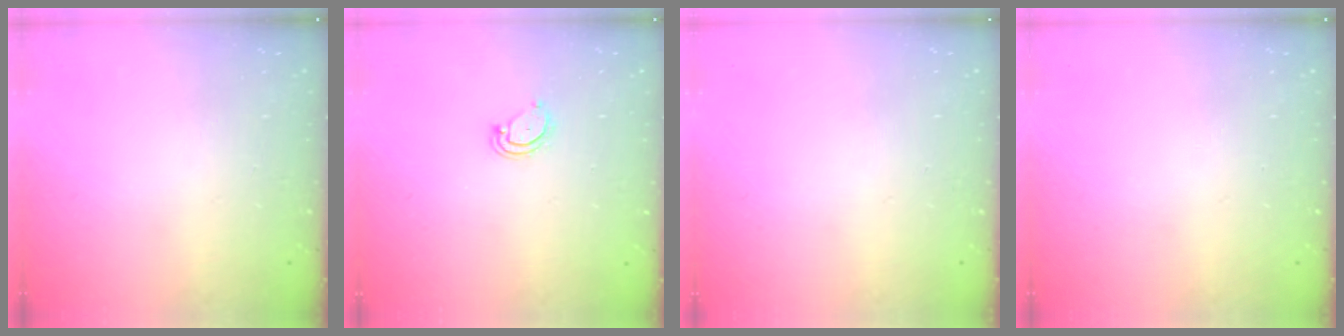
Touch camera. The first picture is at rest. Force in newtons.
{"total": 3.5, "press": 3.5, "slide": 0.3}
{"total": 0.0}
{"total": 0.0}